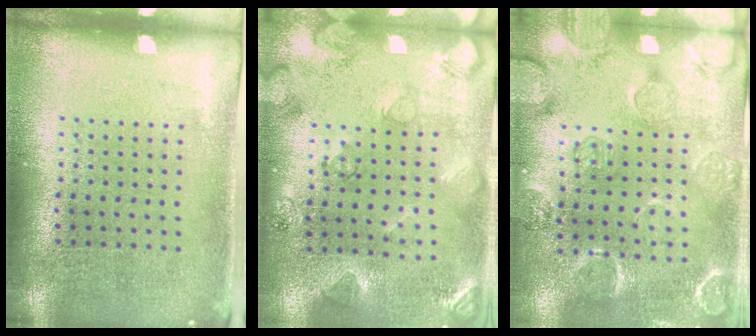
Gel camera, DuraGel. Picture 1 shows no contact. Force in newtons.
{"total": 2.2, "press": 2.1, "slide": 0.7}
{"total": 2.5, "press": 2.2, "slide": 1.2}